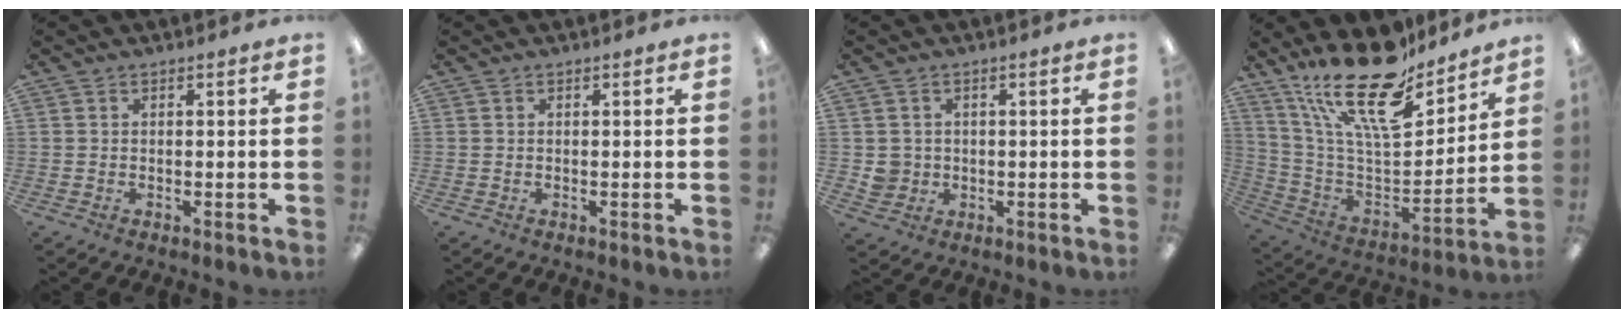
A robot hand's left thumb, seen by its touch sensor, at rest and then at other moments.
{"total": 0.0}
{"total": 3.8, "force": [0.3, 3.7, 0.6], "torque": [-0.010, 0.006, 0.006]}
{"total": 23.8, "force": [17.2, 8.4, 14.2], "torque": [-0.264, -0.109, 0.301]}